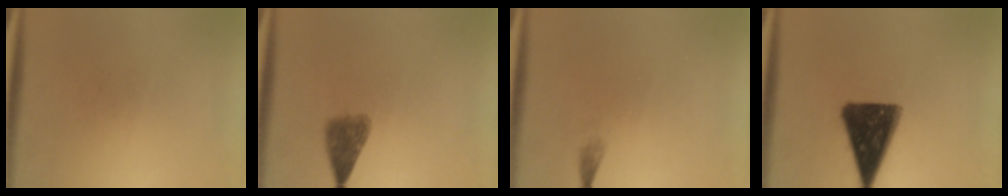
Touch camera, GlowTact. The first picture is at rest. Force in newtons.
{"total": 3.5}
{"total": 0.7}
{"total": 14.2}